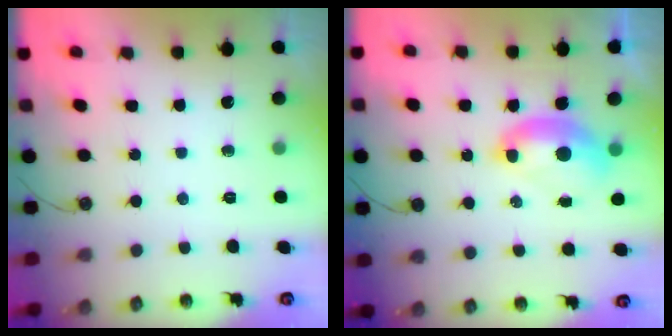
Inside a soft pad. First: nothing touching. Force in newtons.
{"total": 2.6, "press": 2.6, "slide": 0.6}